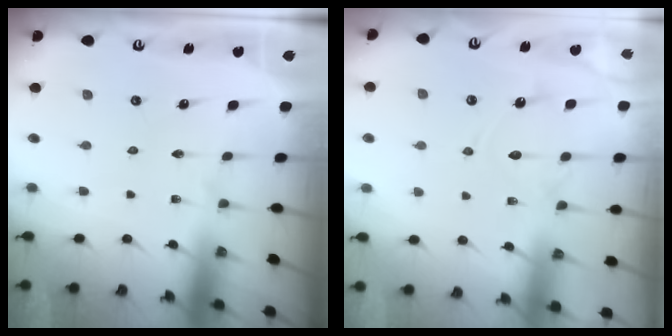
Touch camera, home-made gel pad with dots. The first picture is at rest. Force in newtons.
{"total": 9.9, "press": 9.9, "slide": 0.7}